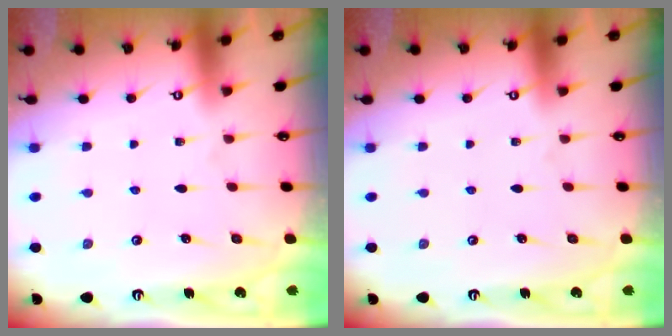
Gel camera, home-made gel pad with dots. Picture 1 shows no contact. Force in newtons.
{"total": 0.0}